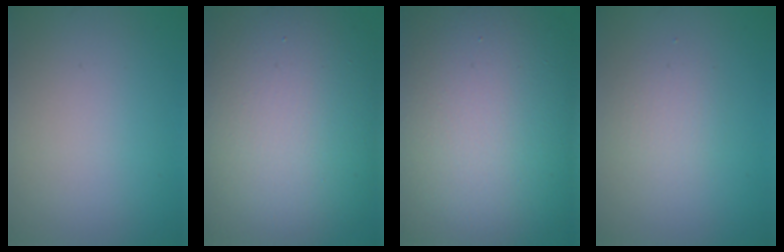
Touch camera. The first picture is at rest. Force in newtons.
{"total": 16.6, "press": 16.6, "slide": 0.8}
{"total": 19.6, "press": 19.6, "slide": 0.8}
{"total": 1.8, "press": 1.8, "slide": 0.1}